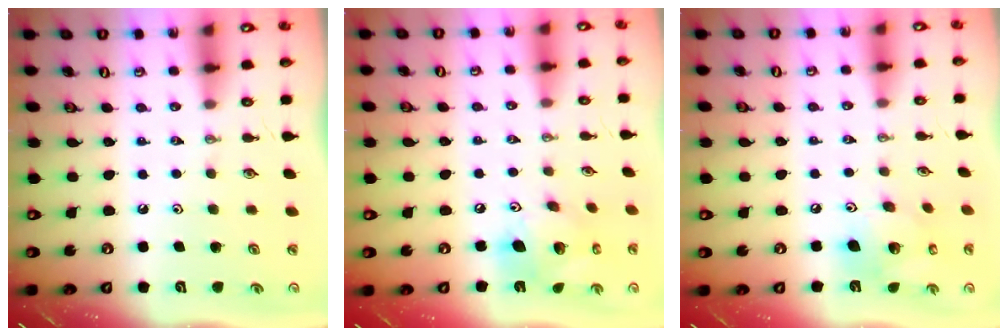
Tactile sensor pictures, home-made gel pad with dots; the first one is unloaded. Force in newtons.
{"total": 15.9, "press": 15.5, "slide": 3.4}
{"total": 14.3, "press": 14.1, "slide": 2.5}